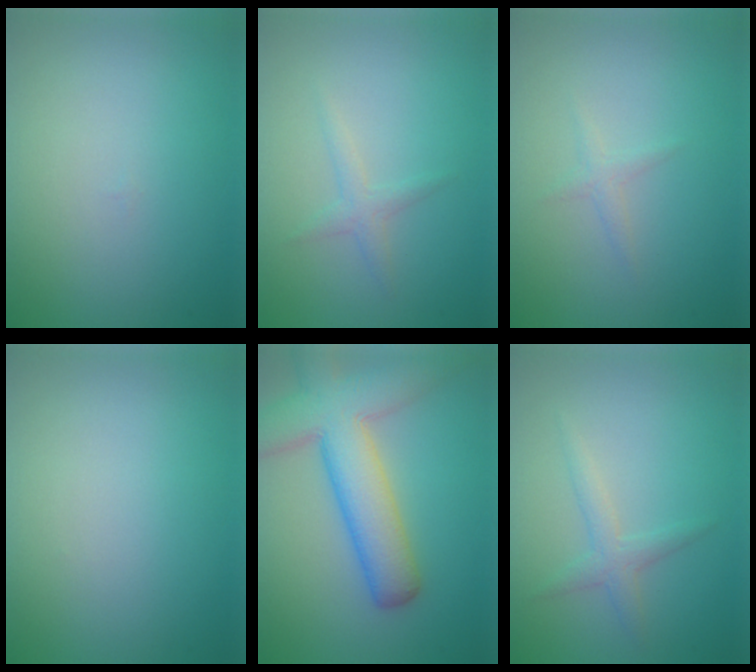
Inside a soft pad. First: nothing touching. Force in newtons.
{"total": 1.3, "press": 1.3, "slide": 0.0}
{"total": 0.9, "press": 0.9, "slide": 0.1}
{"total": 0.0}
{"total": 8.6, "press": 8.6, "slide": 0.5}
{"total": 1.8, "press": 1.8, "slide": 0.1}